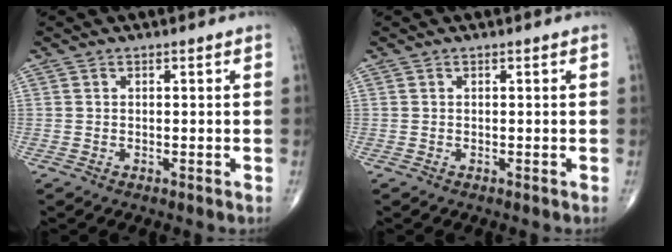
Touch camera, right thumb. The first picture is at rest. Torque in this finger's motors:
{"motor_torque": [-0.01, 0.01, -0.04, 0.04, 0.01]}